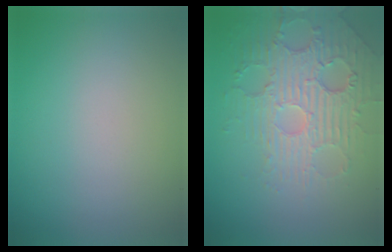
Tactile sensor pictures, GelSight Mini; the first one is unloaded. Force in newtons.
{"total": 4.3, "press": 4.0, "slide": 1.8}